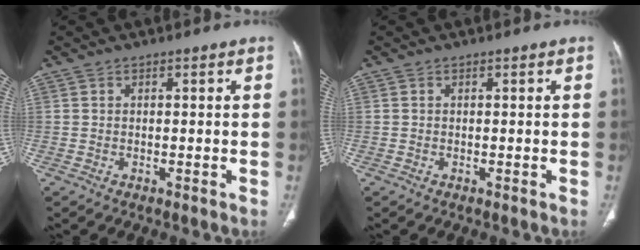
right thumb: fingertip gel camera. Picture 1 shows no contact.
{"total": 0.0}